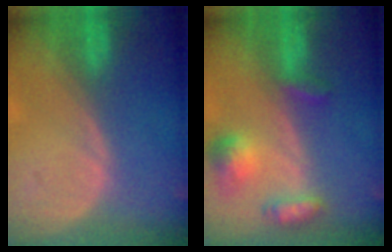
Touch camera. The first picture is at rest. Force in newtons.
{"total": 6.2, "press": 6.1, "slide": 0.8}